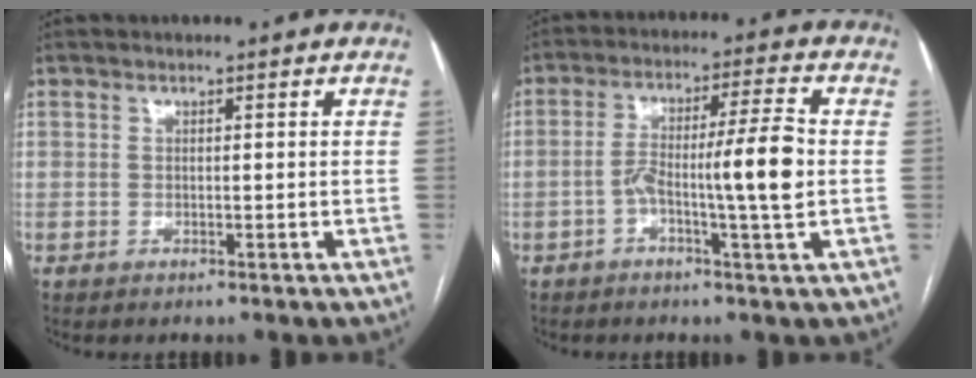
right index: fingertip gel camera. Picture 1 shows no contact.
{"total": 9.5, "force": [-1.6, -0.2, 9.4], "torque": [-0.162, 0.015, -0.028]}